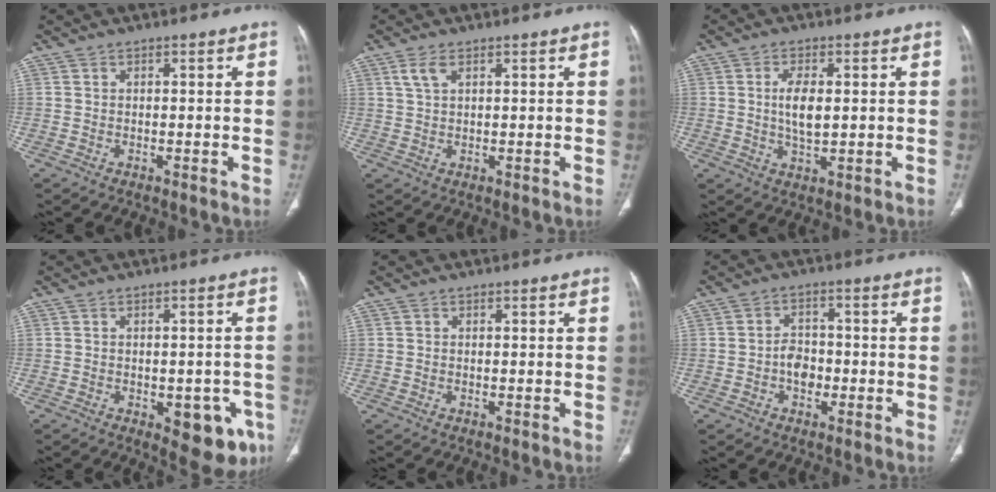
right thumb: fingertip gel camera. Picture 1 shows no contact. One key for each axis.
{"total": 2.7, "fx": 1.4, "fy": 1.2, "fz": 2.0, "tx": -0.047, "ty": 0.004, "tz": 0.036}
{"total": 5.5, "fx": 0.6, "fy": 2.4, "fz": 4.9, "tx": -0.091, "ty": -0.008, "tz": 0.012}
{"total": 9.9, "fx": -3.9, "fy": 4.9, "fz": 7.6, "tx": -0.056, "ty": 0.007, "tz": -0.039}
{"total": 0.0}
{"total": 4.4, "fx": -1.3, "fy": 3.2, "fz": 2.7, "tx": -0.031, "ty": 0.016, "tz": -0.027}